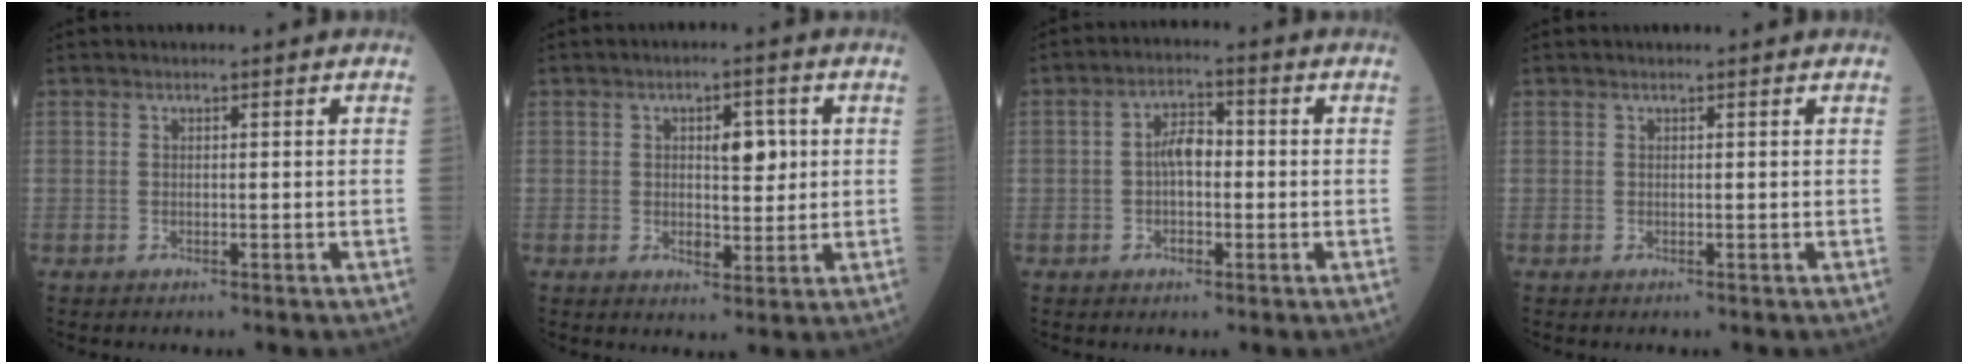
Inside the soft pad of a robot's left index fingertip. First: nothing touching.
{"total": 5.4, "force": [1.1, 2.7, 4.6], "torque": [-0.064, 0.005, 0.022]}
{"total": 4.5, "force": [-0.3, 2.4, 3.8], "torque": [-0.074, 0.016, -0.009]}
{"total": 0.8, "force": [0.7, 0.0, 0.3], "torque": [-0.008, 0.007, 0.010]}